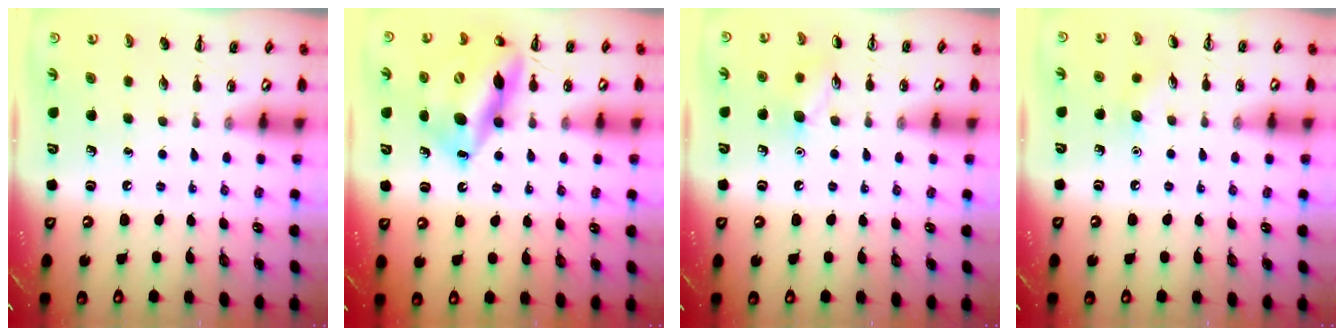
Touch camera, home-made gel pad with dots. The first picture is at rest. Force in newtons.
{"total": 17.5, "press": 17.1, "slide": 4.0}
{"total": 7.5, "press": 7.4, "slide": 1.0}
{"total": 6.0, "press": 5.7, "slide": 1.8}